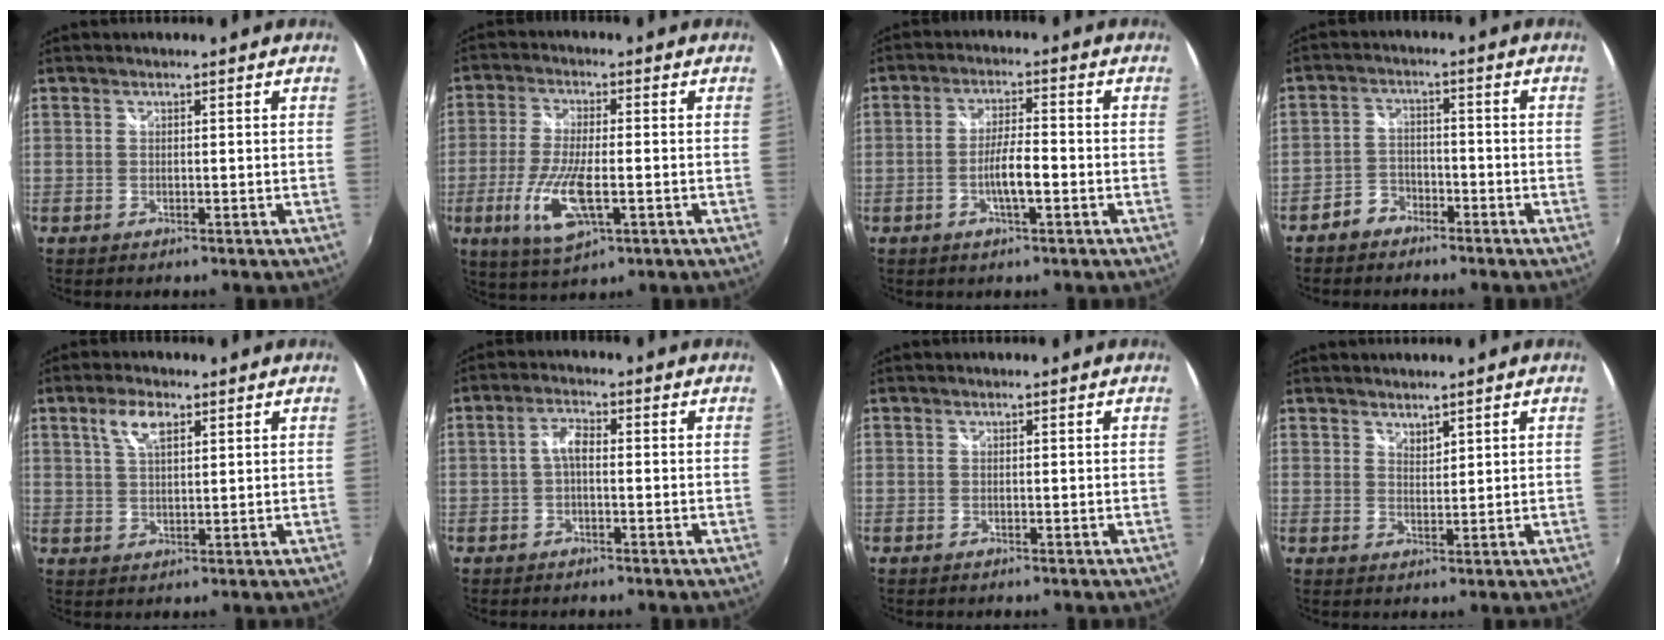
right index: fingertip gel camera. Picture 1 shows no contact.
{"total": 11.0, "force": [-3.4, 3.3, 9.9], "torque": [-0.210, -0.019, -0.063]}
{"total": 5.5, "force": [-1.9, 0.9, 5.1], "torque": [-0.096, 0.000, -0.032]}
{"total": 4.3, "force": [-3.4, 2.6, 0.8], "torque": [-0.028, 0.014, -0.063]}
{"total": 5.1, "force": [2.6, 2.1, 3.8], "torque": [-0.070, 0.008, 0.050]}
{"total": 2.9, "force": [-0.5, 1.2, 2.6], "torque": [-0.055, 0.011, -0.010]}
{"total": 0.0}
{"total": 2.0, "force": [1.8, 0.7, 0.5], "torque": [-0.005, 0.002, 0.033]}